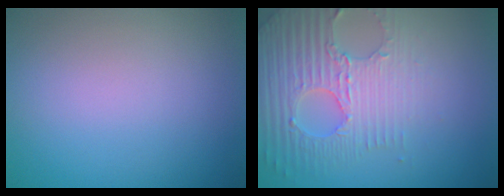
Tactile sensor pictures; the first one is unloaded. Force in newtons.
{"total": 5.4, "press": 4.6, "slide": 2.9}